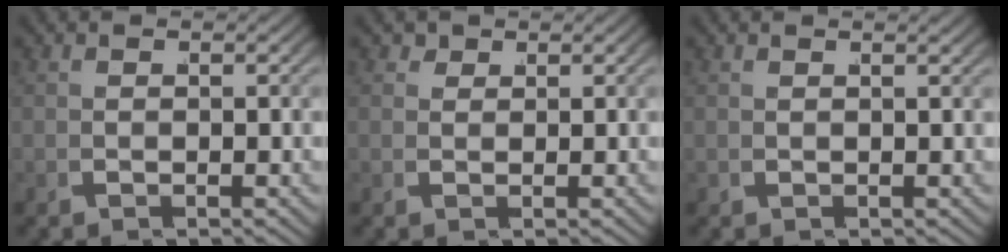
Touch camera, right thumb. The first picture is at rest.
{"total": 1.1, "force": [1.0, 0.5, 0.0], "torque": [-0.003, -0.003, 0.020]}
{"total": 1.2, "force": [0.3, -1.0, -0.5], "torque": [0.013, 0.005, 0.009]}